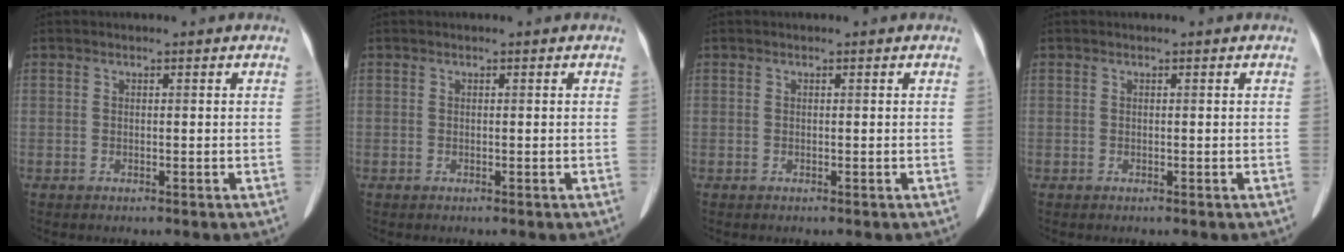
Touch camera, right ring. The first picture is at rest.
{"total": 0.0}
{"total": 0.0}
{"total": 0.0}